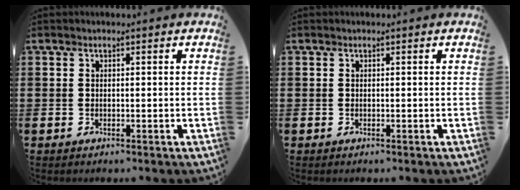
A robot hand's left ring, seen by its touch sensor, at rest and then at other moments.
{"total": 0.0}